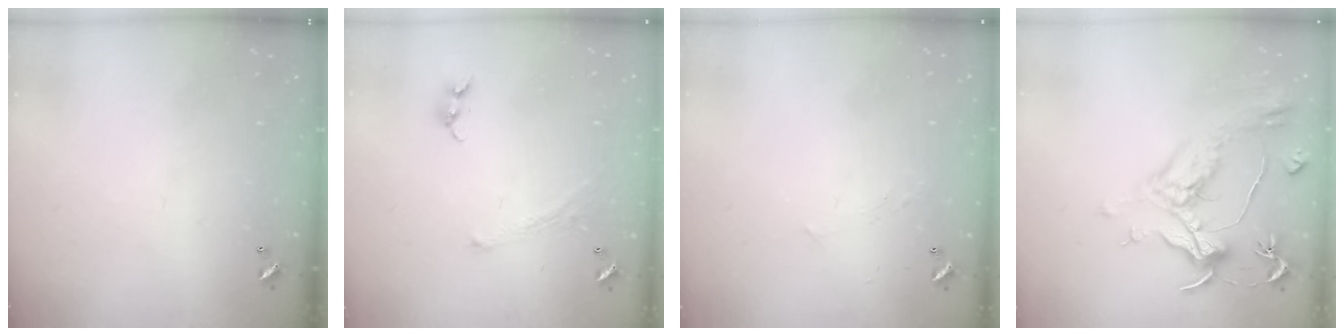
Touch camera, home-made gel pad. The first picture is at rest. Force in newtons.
{"total": 1.3, "press": 1.2, "slide": 0.5}
{"total": 2.9, "press": 2.8, "slide": 0.4}
{"total": 1.1, "press": 0.1, "slide": 1.1}